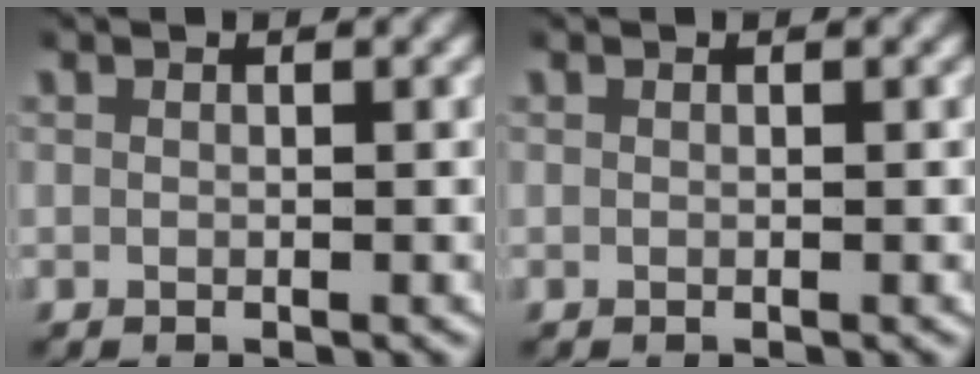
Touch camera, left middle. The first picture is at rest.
{"total": 0.0}